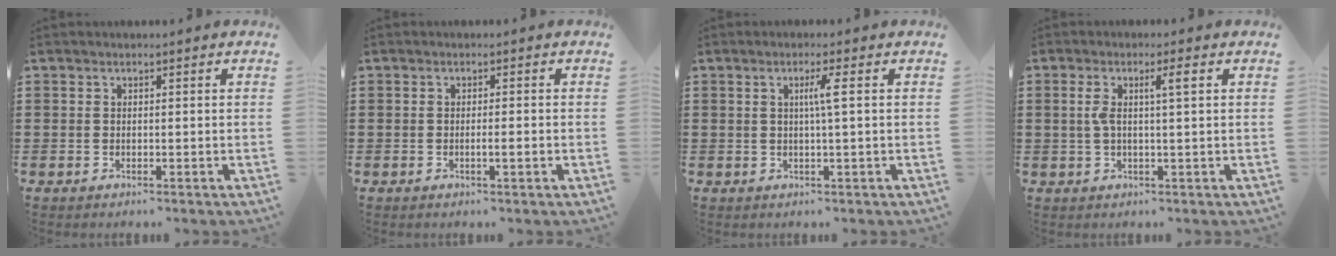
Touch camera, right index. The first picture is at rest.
{"total": 1.4, "force": [-0.5, 0.0, 1.3], "torque": [-0.021, -0.002, -0.009]}
{"total": 2.8, "force": [0.5, -0.3, 2.7], "torque": [-0.052, -0.003, 0.003]}
{"total": 3.7, "force": [0.8, 0.2, 3.6], "torque": [-0.070, 0.000, 0.010]}